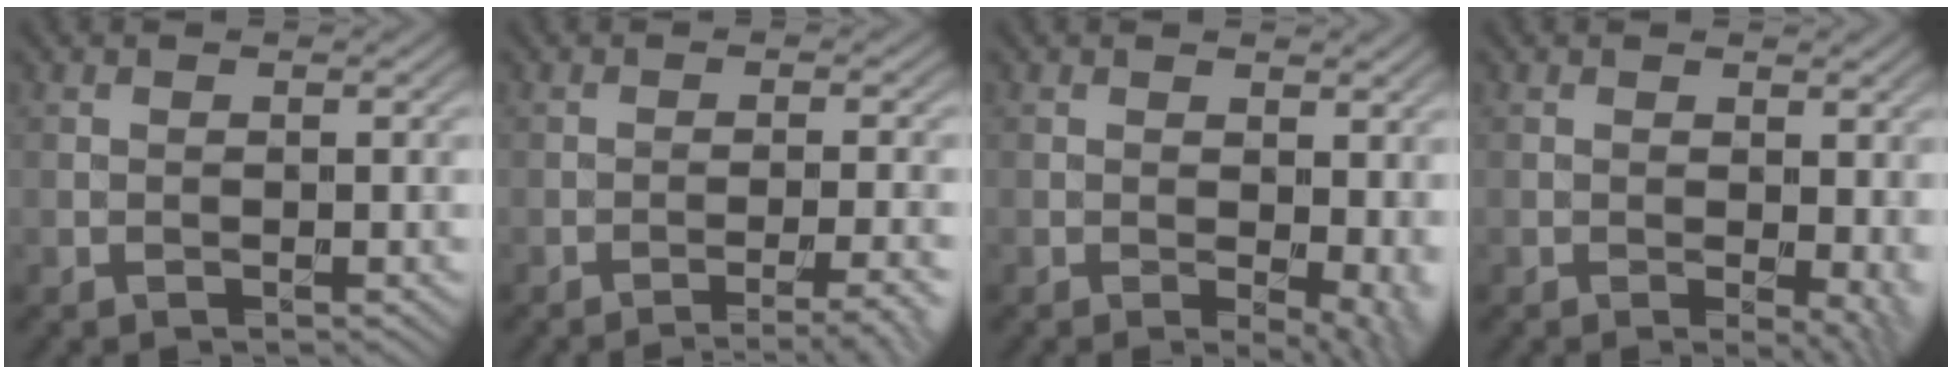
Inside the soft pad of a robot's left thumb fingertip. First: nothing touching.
{"total": 5.2, "force": [-3.2, 0.9, 3.9], "torque": [-0.048, 0.012, -0.053]}
{"total": 5.6, "force": [-0.1, 2.7, 4.9], "torque": [-0.059, -0.008, 0.004]}
{"total": 4.4, "force": [-0.2, 2.0, 3.9], "torque": [-0.047, -0.007, 0.000]}